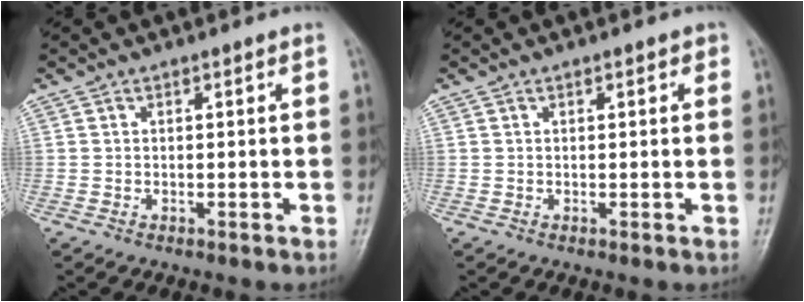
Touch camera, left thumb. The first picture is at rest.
{"total": 1.3, "force": [0.6, 0.7, 0.9], "torque": [-0.009, 0.001, 0.005]}